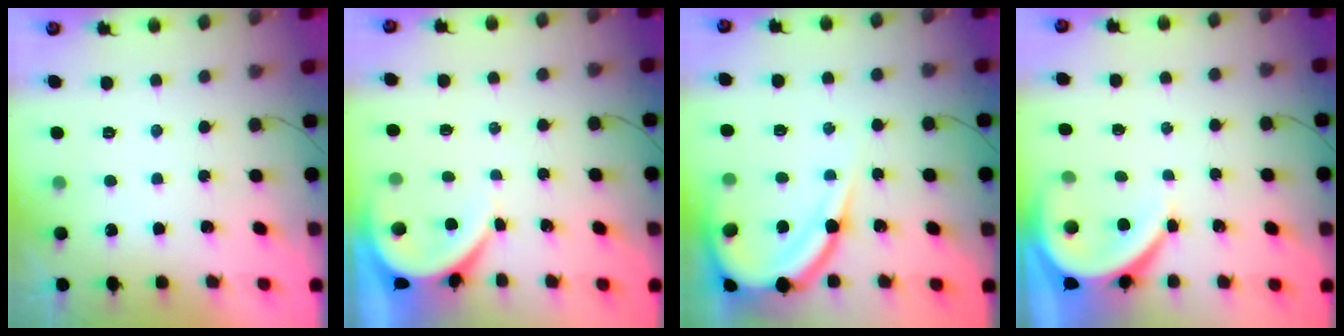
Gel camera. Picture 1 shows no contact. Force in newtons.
{"total": 3.5, "press": 3.5, "slide": 0.4}
{"total": 11.0, "press": 10.9, "slide": 1.1}
{"total": 7.2, "press": 7.2, "slide": 0.7}